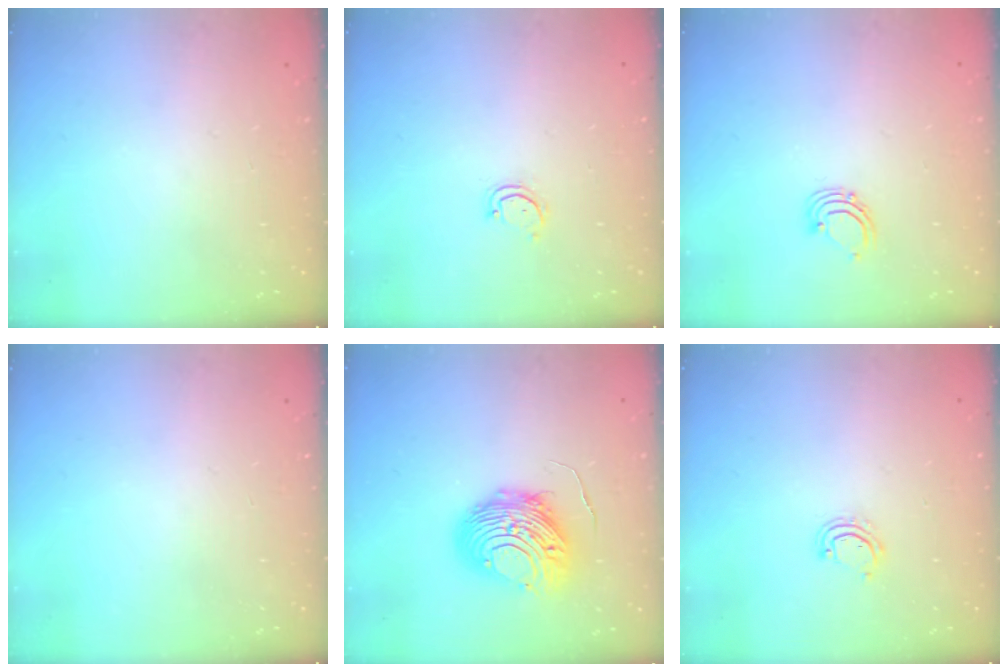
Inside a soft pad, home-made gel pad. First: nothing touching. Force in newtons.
{"total": 2.9, "press": 2.9, "slide": 0.3}
{"total": 2.9, "press": 2.9, "slide": 0.2}
{"total": 0.0}
{"total": 10.7, "press": 10.6, "slide": 1.1}
{"total": 2.7, "press": 2.7, "slide": 0.2}